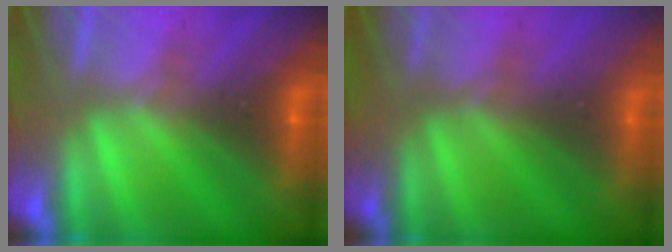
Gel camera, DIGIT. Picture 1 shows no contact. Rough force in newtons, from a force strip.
{"total": 2.5}